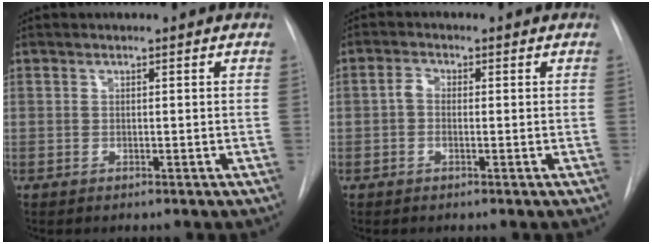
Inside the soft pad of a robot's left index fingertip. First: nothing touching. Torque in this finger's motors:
{"motor_torque": [0.36, 0.10, 0.08, 0.01]}